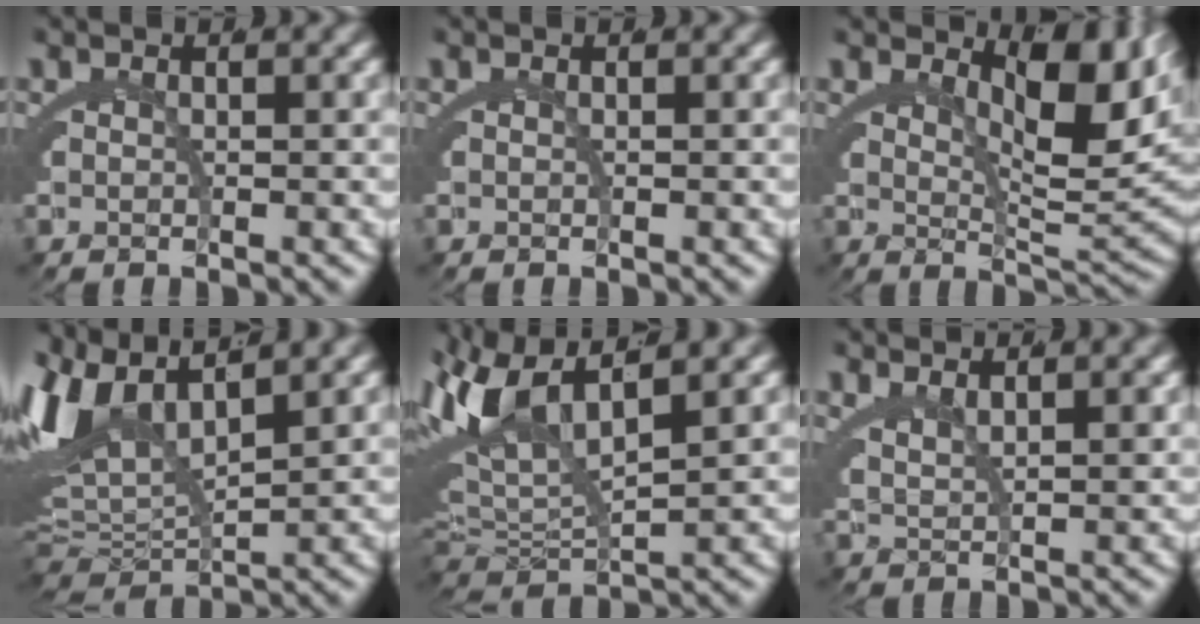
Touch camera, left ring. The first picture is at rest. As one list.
[{"total": 0.0}, {"total": 7.4, "force": [4.0, 1.4, 6.1], "torque": [-0.067, 0.000, 0.065]}, {"total": 11.1, "force": [3.7, 7.0, 7.8], "torque": [-0.187, -0.003, 0.065]}, {"total": 10.4, "force": [4.1, 6.0, 7.4], "torque": [-0.165, 0.002, 0.068]}, {"total": 2.4, "force": [2.2, 0.0, 1.1], "torque": [-0.023, -0.007, 0.049]}]